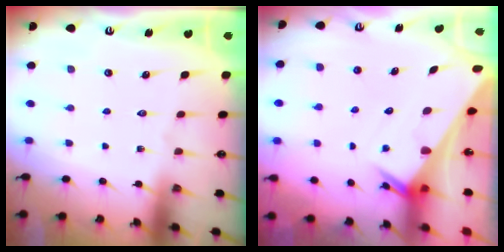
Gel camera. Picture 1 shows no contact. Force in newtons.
{"total": 2.9, "press": 2.9, "slide": 0.3}